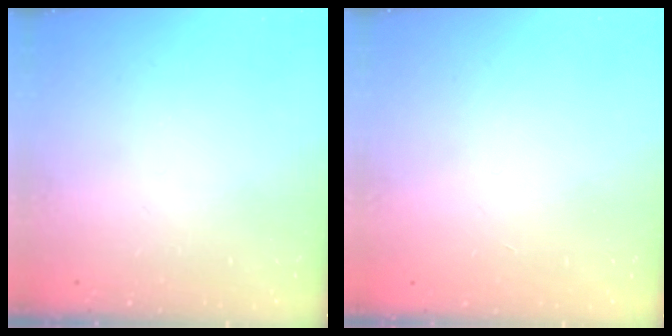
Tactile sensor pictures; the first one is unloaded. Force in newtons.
{"total": 0.8, "press": 0.8, "slide": 0.2}